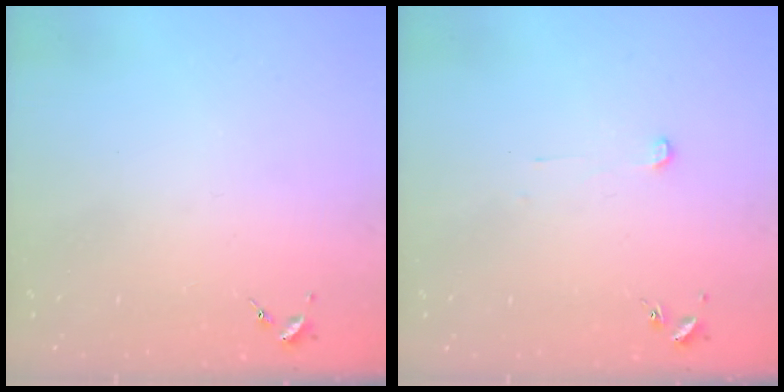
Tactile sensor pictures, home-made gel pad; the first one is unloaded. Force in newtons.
{"total": 2.9, "press": 2.9, "slide": 0.2}